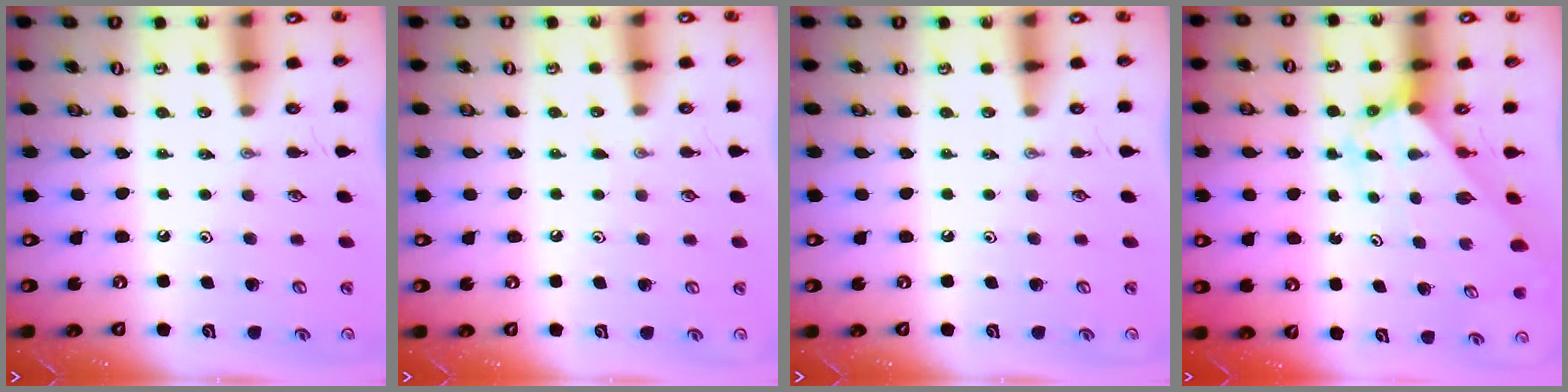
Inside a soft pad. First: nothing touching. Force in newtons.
{"total": 3.0, "press": 2.9, "slide": 0.4}
{"total": 0.0}
{"total": 2.4, "press": 2.4, "slide": 0.3}